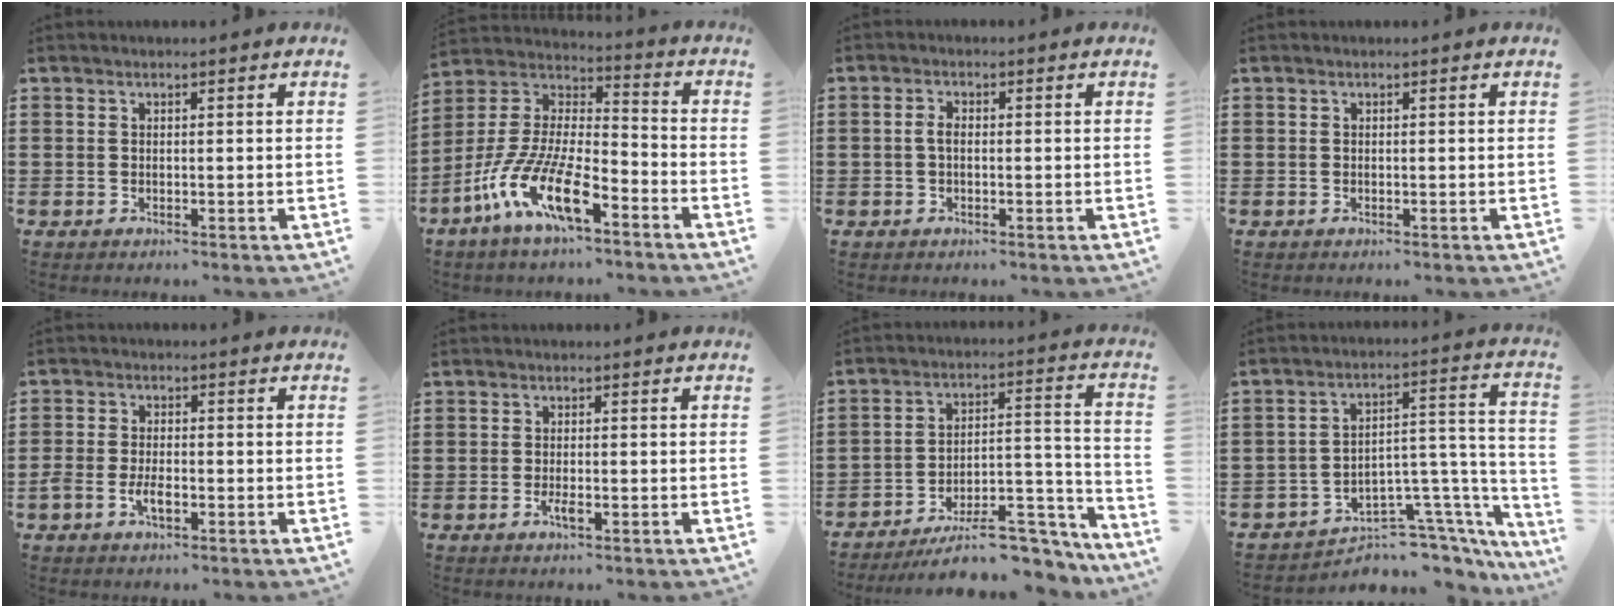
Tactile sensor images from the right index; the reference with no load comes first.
{"total": 12.7, "force": [-8.2, 3.5, 9.0], "torque": [-0.214, -0.005, -0.166]}
{"total": 1.7, "force": [-0.3, 0.9, 1.5], "torque": [-0.037, 0.000, -0.008]}
{"total": 0.0}
{"total": 3.5, "force": [-1.7, 1.6, 2.6], "torque": [-0.067, -0.004, -0.036]}
{"total": 1.9, "force": [-0.9, 0.5, 1.6], "torque": [-0.035, -0.003, -0.018]}
{"total": 10.4, "force": [-8.2, 2.9, 5.7], "torque": [-0.072, 0.034, -0.148]}
{"total": 7.3, "force": [-6.0, 3.4, 2.5], "torque": [-0.038, 0.008, -0.107]}